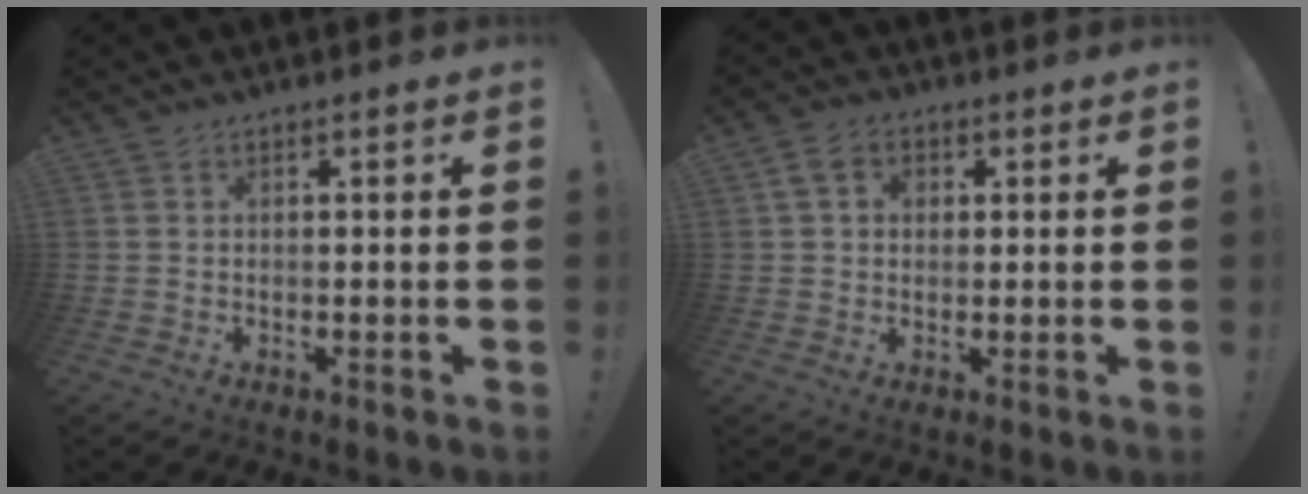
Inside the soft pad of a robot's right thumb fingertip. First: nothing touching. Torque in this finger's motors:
{"motor_torque": [0.09, -0.06, 0.10, 0.10, 0.13]}